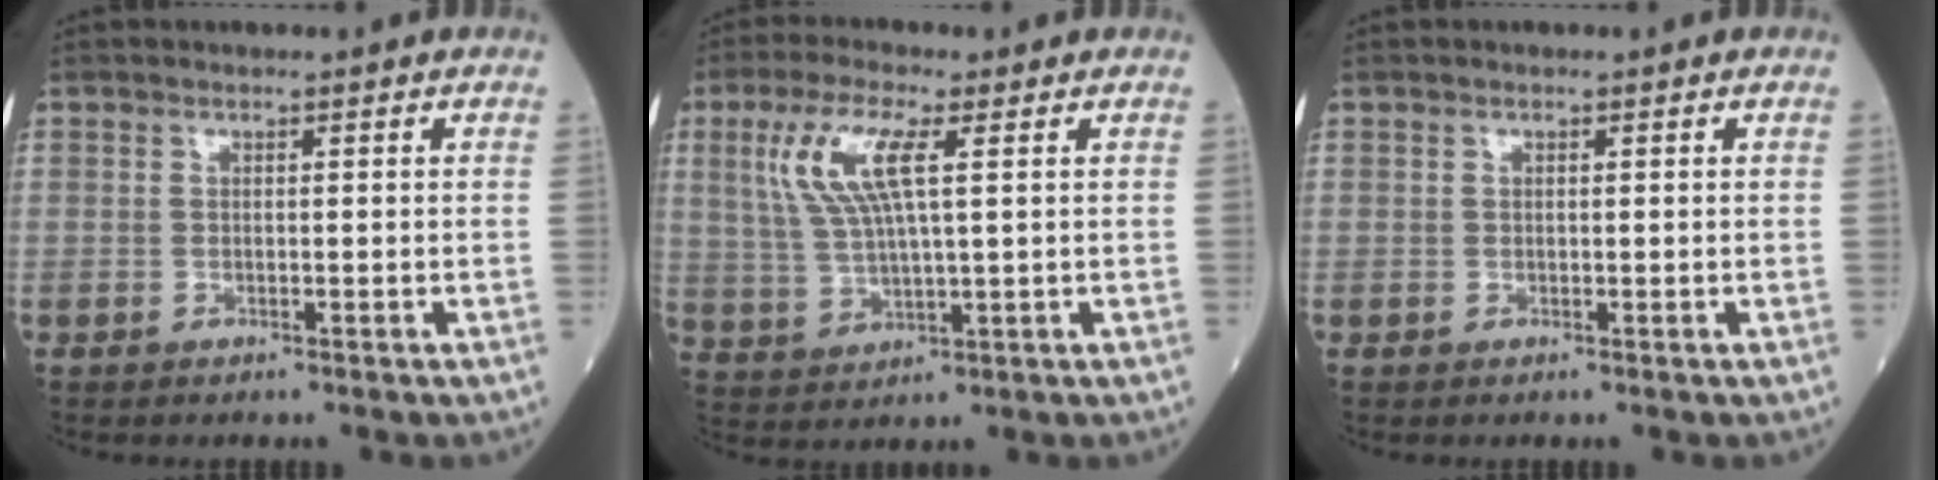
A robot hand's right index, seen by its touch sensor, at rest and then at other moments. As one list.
[{"total": 9.1, "force": [3.0, 1.8, 8.3], "torque": [-0.187, 0.011, 0.063]}, {"total": 0.0}]